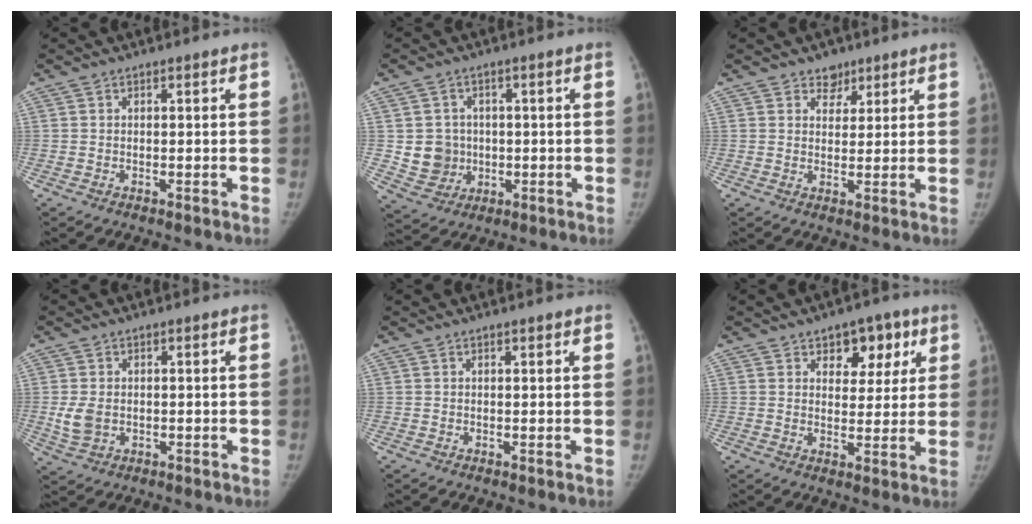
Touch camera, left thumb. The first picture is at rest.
{"total": 7.2, "force": [0.2, 6.8, 2.2], "torque": [-0.008, 0.003, 0.013]}
{"total": 3.6, "force": [2.5, 2.5, 0.7], "torque": [0.014, -0.015, 0.036]}
{"total": 4.4, "force": [-0.1, 3.2, 3.0], "torque": [-0.063, -0.007, 0.005]}
{"total": 1.1, "force": [0.9, 0.0, 0.6], "torque": [-0.006, 0.000, 0.015]}
{"total": 8.3, "force": [4.3, 5.4, 4.6], "torque": [-0.017, -0.016, 0.057]}